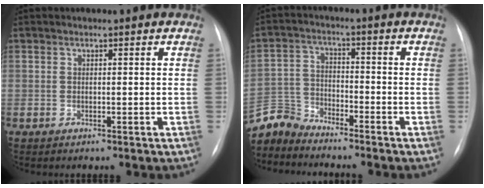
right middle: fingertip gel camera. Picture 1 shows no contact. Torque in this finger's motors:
{"motor_torque": [0.32, -0.33, -0.02, 0.00]}